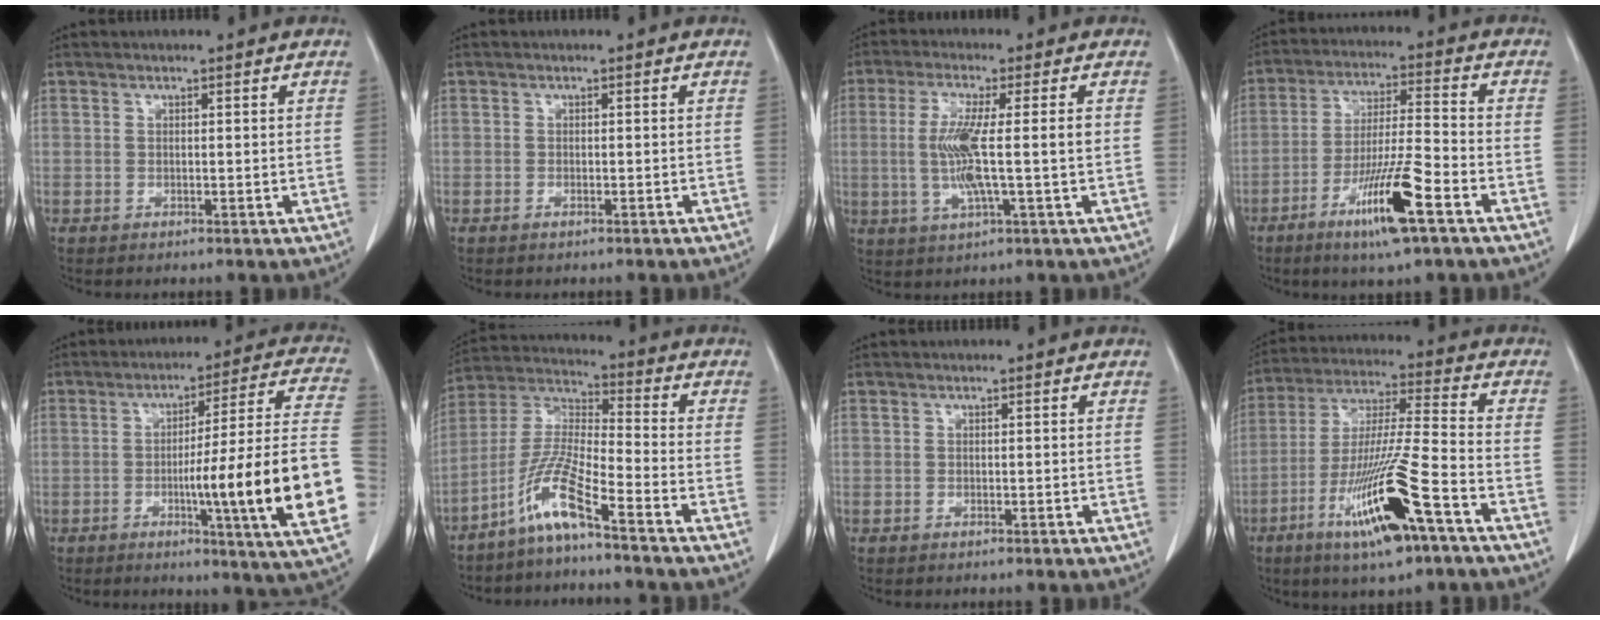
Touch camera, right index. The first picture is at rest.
{"total": 0.6, "force": [-0.4, 0.1, 0.3], "torque": [-0.011, 0.000, -0.007]}
{"total": 8.1, "force": [-0.4, 0.2, 8.0], "torque": [-0.165, -0.001, -0.007]}
{"total": 11.9, "force": [-6.3, 0.3, 10.0], "torque": [-0.187, -0.019, -0.113]}
{"total": 21.4, "force": [-4.7, -1.5, 20.8], "torque": [-0.229, 0.003, -0.074]}
{"total": 9.5, "force": [-6.4, -0.3, 7.0], "torque": [-0.159, -0.008, -0.133]}
{"total": 0.0}
{"total": 16.8, "force": [-8.4, 1.0, 14.5], "torque": [-0.297, -0.027, -0.149]}